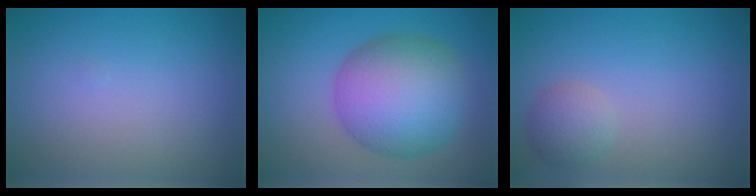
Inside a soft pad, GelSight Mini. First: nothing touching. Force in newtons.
{"total": 10.0, "press": 10.0, "slide": 0.2}
{"total": 2.2, "press": 2.2, "slide": 0.1}